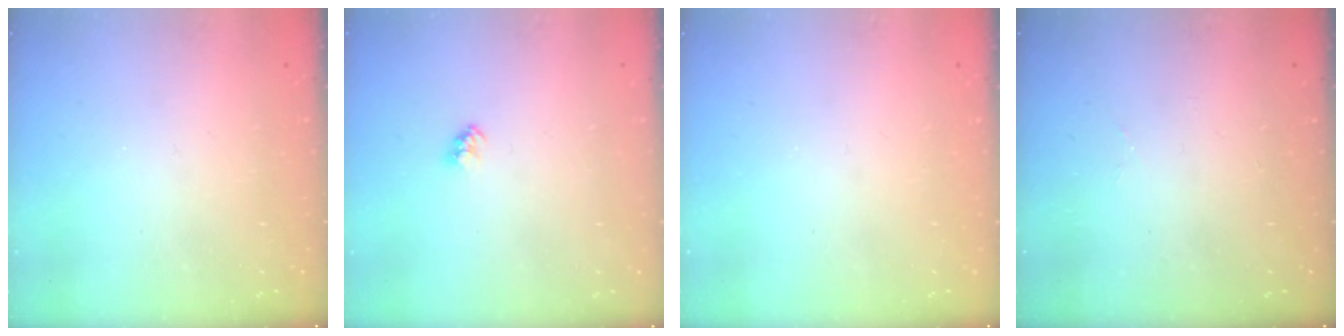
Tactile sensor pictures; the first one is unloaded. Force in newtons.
{"total": 2.4, "press": 2.4, "slide": 0.1}
{"total": 0.0}
{"total": 2.0, "press": 1.9, "slide": 0.8}